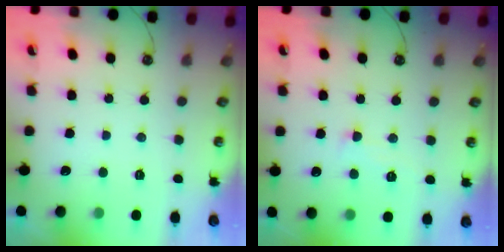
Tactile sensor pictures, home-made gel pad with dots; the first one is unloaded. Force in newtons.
{"total": 1.8, "press": 1.7, "slide": 0.6}